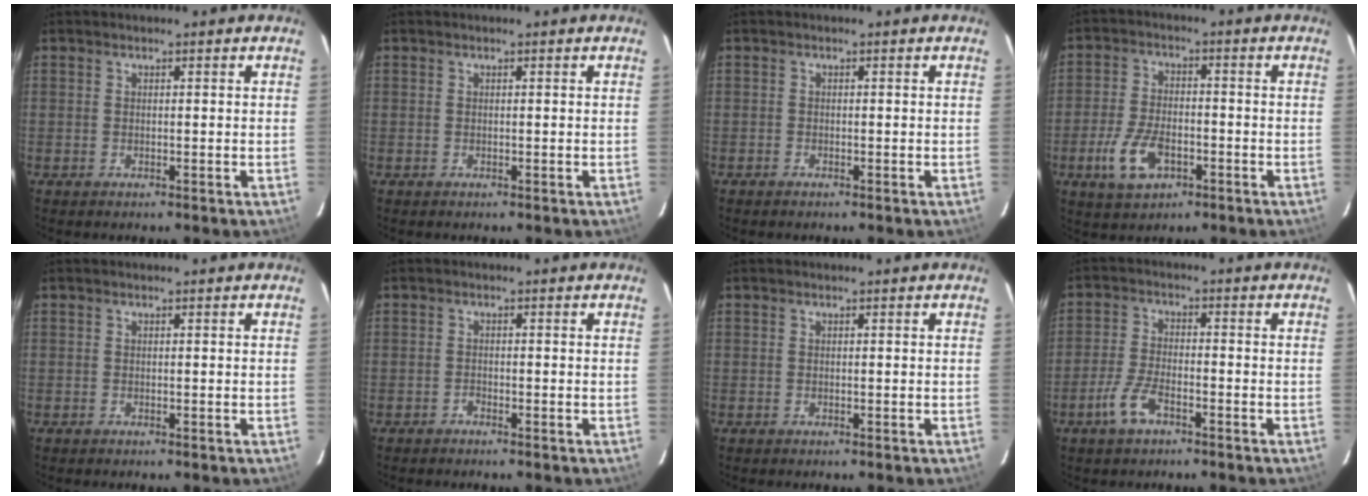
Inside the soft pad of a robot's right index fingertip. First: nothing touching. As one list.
[{"total": 0.0}, {"total": 0.6, "force": [-0.5, 0.2, 0.0], "torque": [-0.003, 0.001, -0.012]}, {"total": 9.2, "force": [-3.8, 5.1, 6.6], "torque": [-0.151, -0.004, -0.065]}, {"total": 0.0}, {"total": 0.8, "force": [-0.7, 0.3, 0.0], "torque": [0.000, 0.002, -0.014]}, {"total": 0.0}, {"total": 6.1, "force": [-3.6, 2.4, 4.2], "torque": [-0.101, -0.002, -0.069]}]